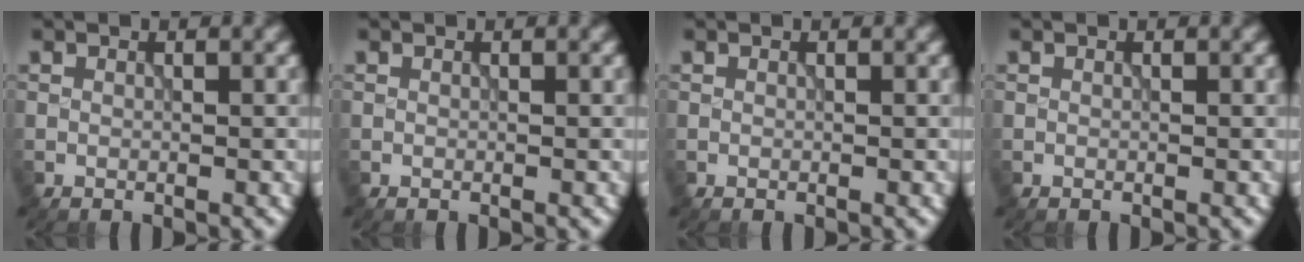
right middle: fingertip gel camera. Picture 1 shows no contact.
{"total": 0.0}
{"total": 0.0}
{"total": 0.0}